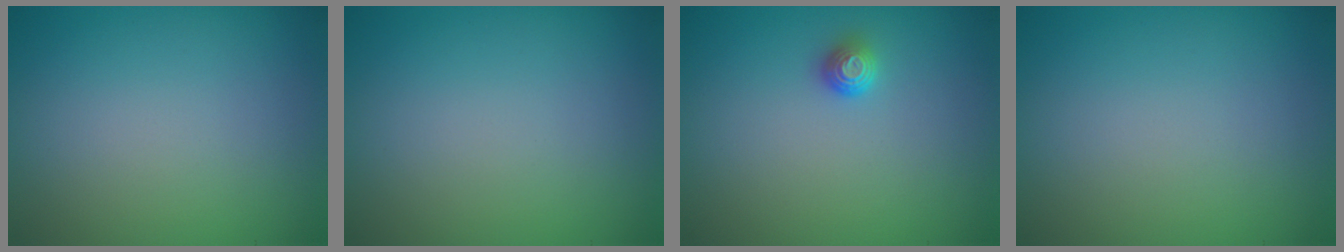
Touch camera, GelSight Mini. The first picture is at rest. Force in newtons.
{"total": 0.0}
{"total": 1.1, "press": 1.0, "slide": 0.5}
{"total": 0.0}